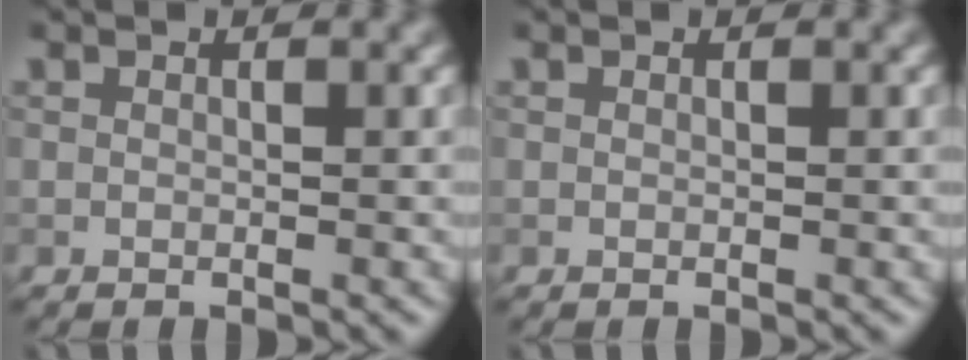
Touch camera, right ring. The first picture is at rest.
{"total": 0.0}